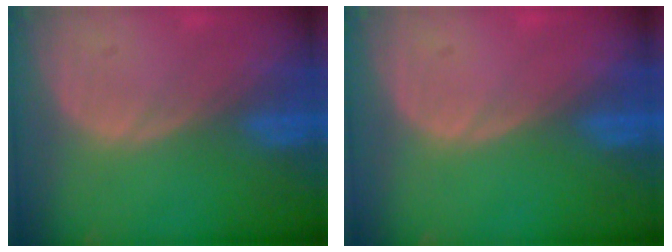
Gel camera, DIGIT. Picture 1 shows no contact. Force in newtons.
{"total": 0.0}